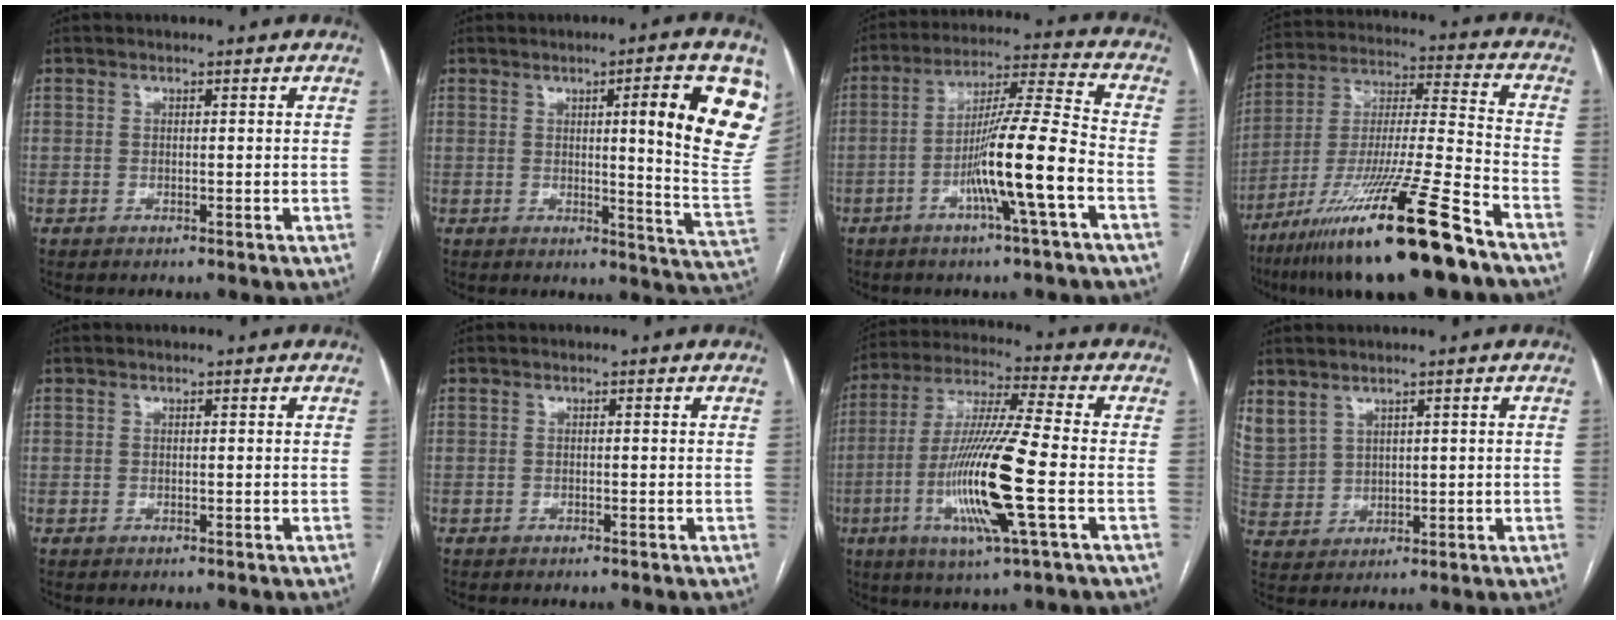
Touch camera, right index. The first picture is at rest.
{"total": 15.6, "force": [5.8, 0.5, 14.5], "torque": [-0.152, -0.026, 0.064]}
{"total": 12.6, "force": [-4.5, -0.9, 11.8], "torque": [-0.209, 0.003, -0.082]}
{"total": 22.5, "force": [-15.0, 0.3, 16.8], "torque": [-0.295, -0.043, -0.268]}
{"total": 0.0}
{"total": 0.0}
{"total": 16.3, "force": [-4.1, 0.3, 15.8], "torque": [-0.322, -0.014, -0.081]}
{"total": 11.4, "force": [6.1, 8.4, 4.7], "torque": [-0.157, 0.023, 0.151]}